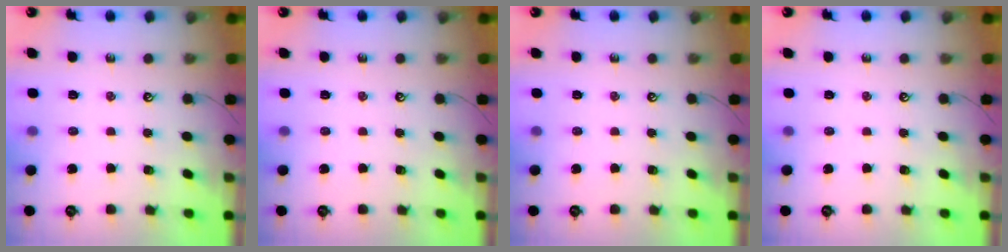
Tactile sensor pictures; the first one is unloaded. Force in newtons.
{"total": 0.0}
{"total": 0.0}
{"total": 0.0}